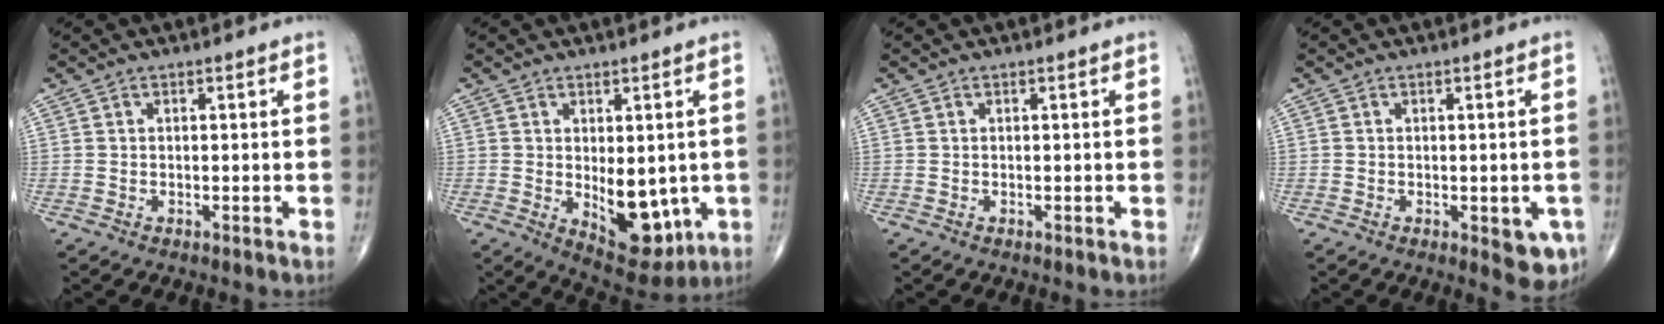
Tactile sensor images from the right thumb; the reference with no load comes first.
{"total": 10.8, "force": [-1.4, 5.9, 9.0], "torque": [-0.090, -0.019, -0.001]}
{"total": 0.0}
{"total": 5.4, "force": [-1.7, 2.5, 4.5], "torque": [-0.032, -0.005, -0.017]}